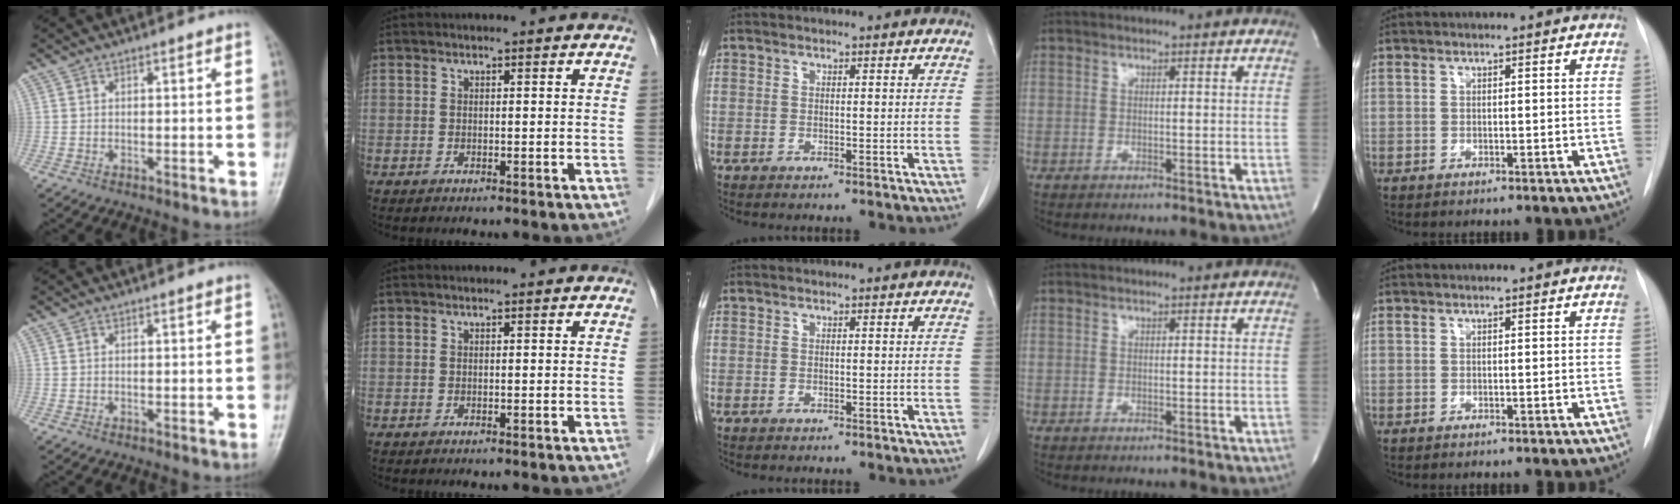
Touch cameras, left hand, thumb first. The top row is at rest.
{}